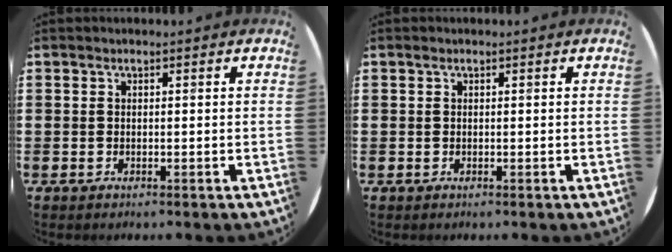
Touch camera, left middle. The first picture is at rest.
{"total": 0.0}